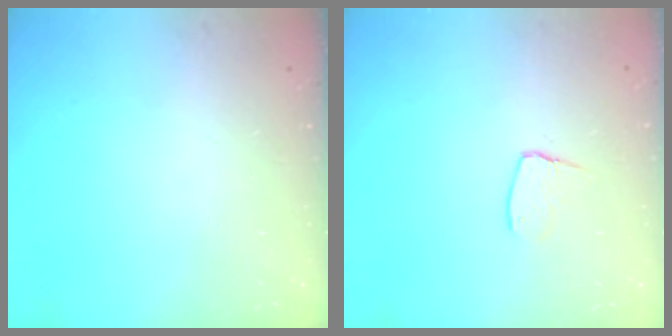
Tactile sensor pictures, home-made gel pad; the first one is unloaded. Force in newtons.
{"total": 7.0, "press": 7.0, "slide": 0.5}